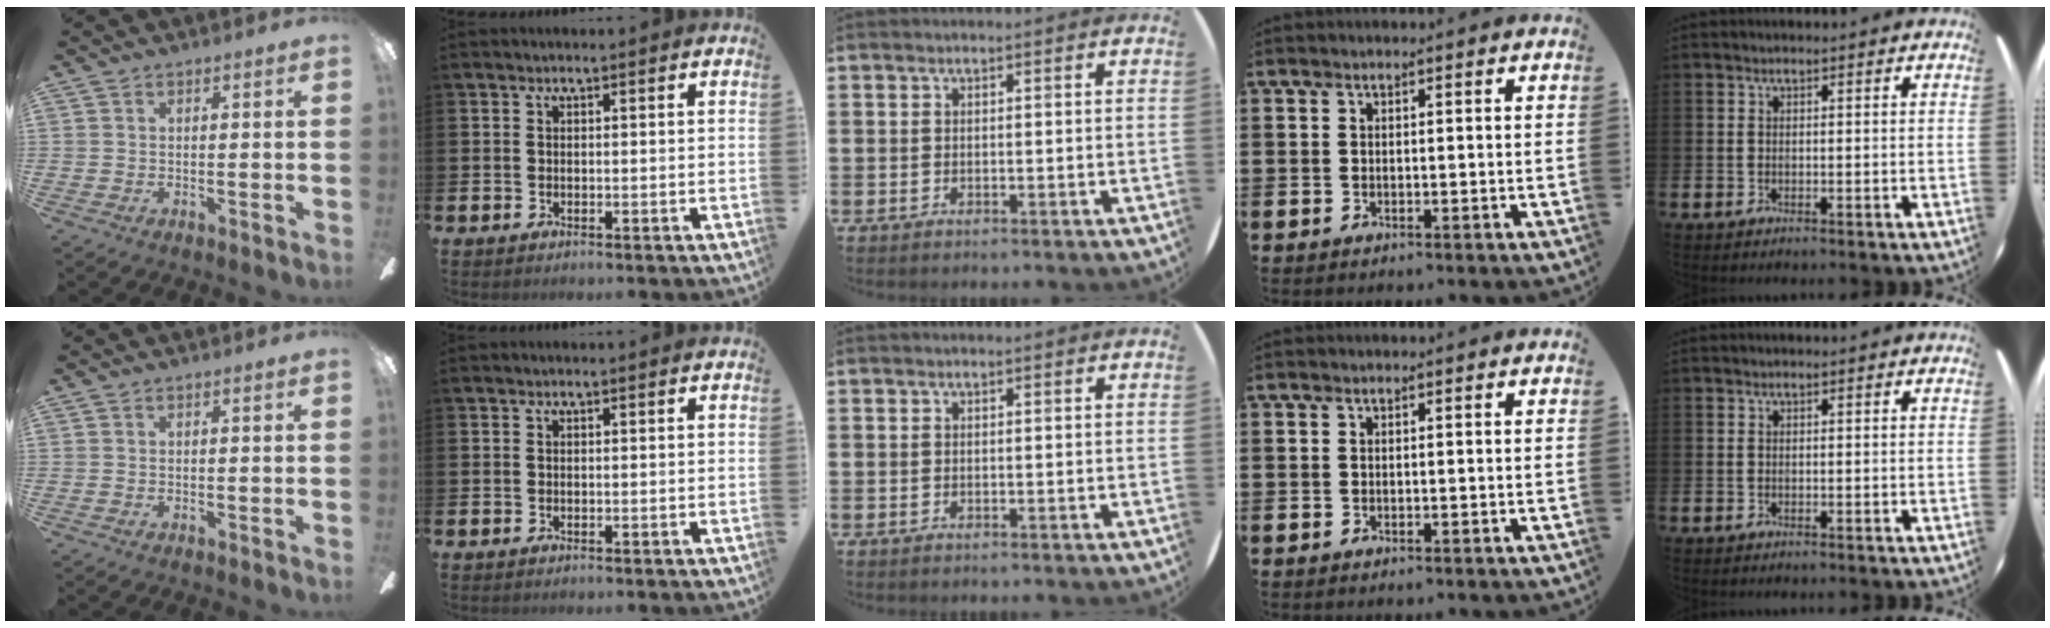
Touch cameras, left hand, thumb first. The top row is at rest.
{}